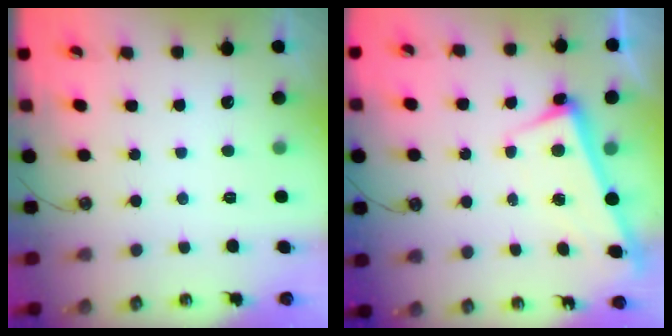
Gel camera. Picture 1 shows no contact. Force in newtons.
{"total": 2.6, "press": 2.5, "slide": 0.6}